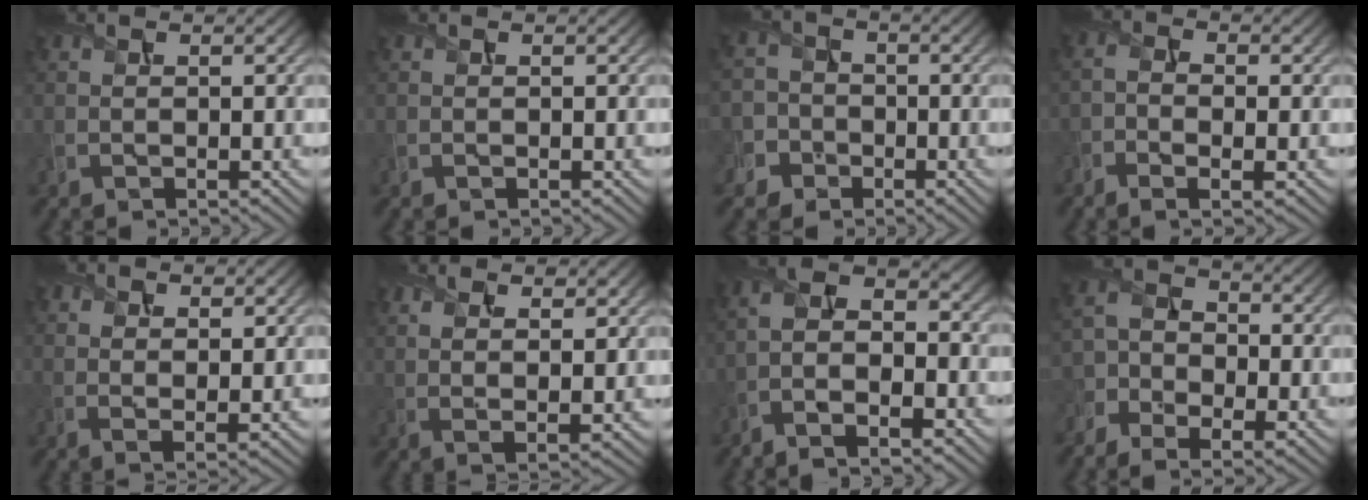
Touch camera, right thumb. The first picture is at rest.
{"total": 0.0}
{"total": 5.5, "force": [-2.3, 4.8, 1.0], "torque": [-0.031, -0.001, -0.066]}
{"total": 3.5, "force": [-1.4, 1.6, 2.7], "torque": [-0.055, -0.006, -0.028]}
{"total": 3.5, "force": [2.2, 1.3, 2.5], "torque": [-0.056, -0.008, 0.046]}
{"total": 7.0, "force": [4.5, 2.3, 4.9], "torque": [-0.080, -0.003, 0.068]}
{"total": 7.3, "force": [-3.9, 2.8, 5.4], "torque": [-0.109, -0.005, -0.075]}
{"total": 6.4, "force": [-3.7, 4.0, 3.4], "torque": [-0.075, -0.016, -0.072]}